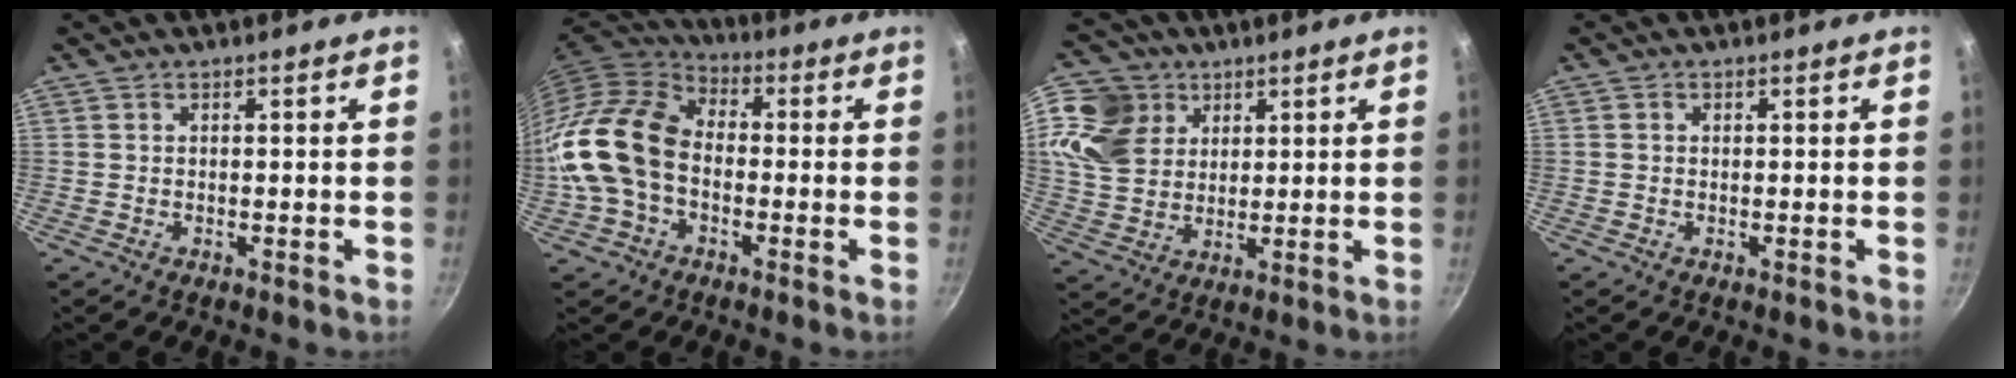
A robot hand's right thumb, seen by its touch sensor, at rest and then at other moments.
{"total": 15.7, "force": [-2.1, 11.2, 10.7], "torque": [-0.183, 0.037, -0.056]}
{"total": 13.9, "force": [6.1, 11.0, 6.0], "torque": [-0.104, -0.015, 0.118]}
{"total": 0.5, "force": [0.1, 0.5, 0.2], "torque": [-0.001, 0.003, 0.000]}